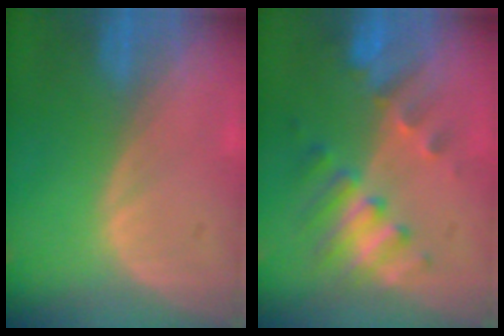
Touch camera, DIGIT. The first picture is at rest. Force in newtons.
{"total": 7.8, "press": 6.9, "slide": 3.7}